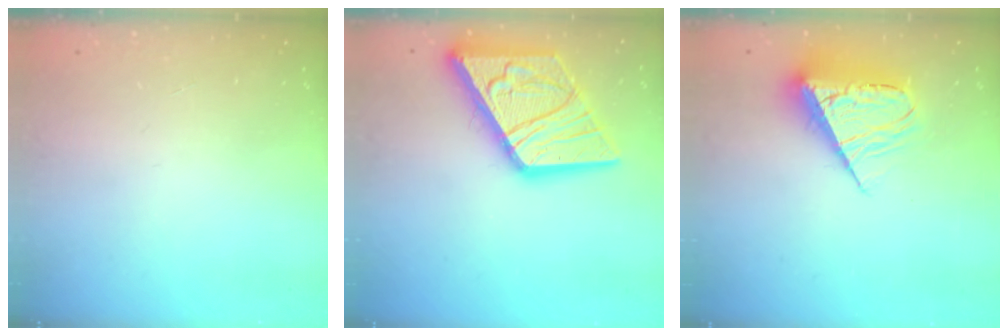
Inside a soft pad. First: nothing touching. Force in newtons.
{"total": 21.1, "press": 21.0, "slide": 2.4}
{"total": 11.7, "press": 11.7, "slide": 0.5}